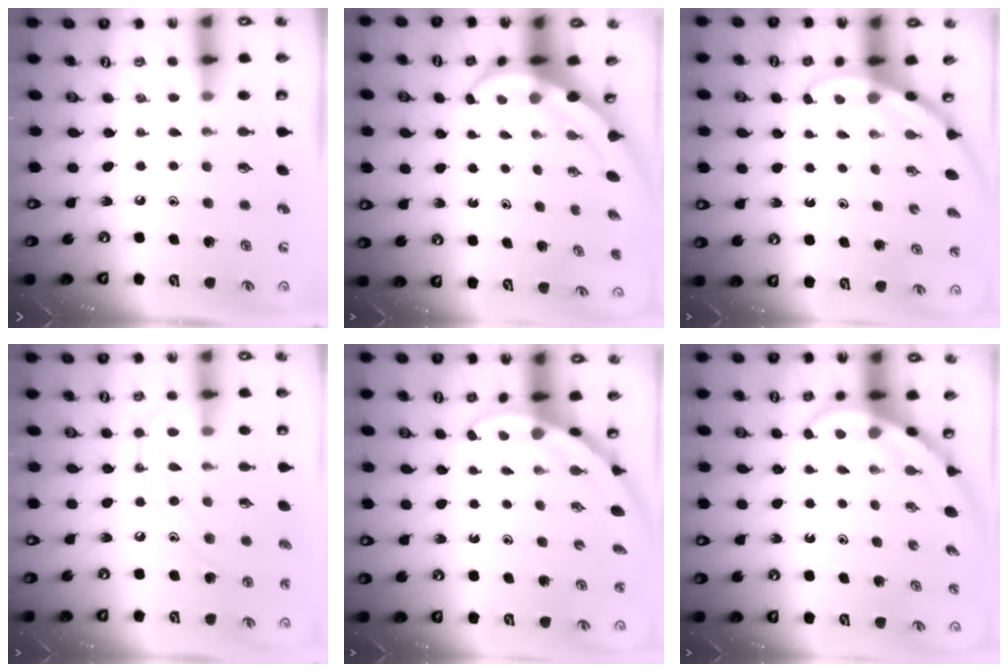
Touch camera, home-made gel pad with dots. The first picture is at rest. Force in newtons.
{"total": 5.2, "press": 5.2, "slide": 0.6}
{"total": 3.0, "press": 3.0, "slide": 0.1}
{"total": 9.9, "press": 9.9, "slide": 0.4}
{"total": 4.1, "press": 4.1, "slide": 0.2}
{"total": 4.0, "press": 4.0, "slide": 0.4}